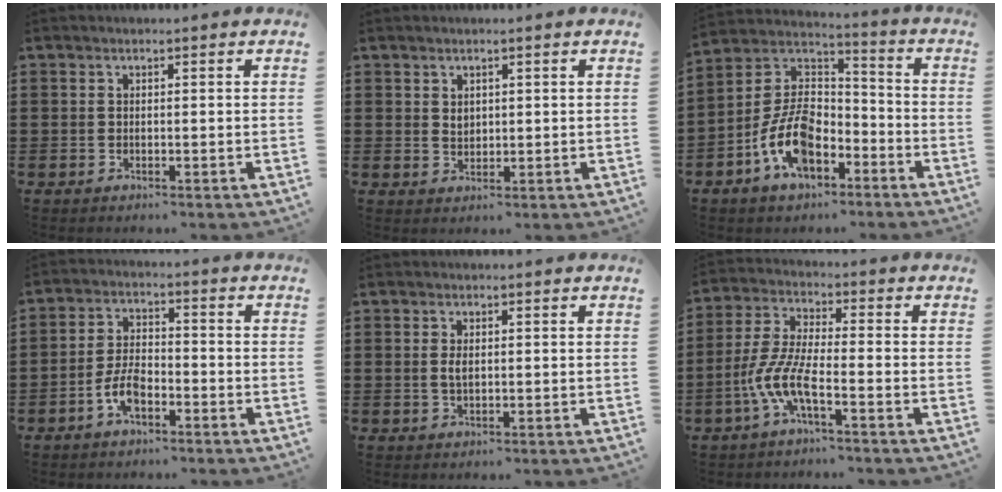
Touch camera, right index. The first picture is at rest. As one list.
[{"total": 1.7, "force": [0.8, 1.3, 0.8], "torque": [-0.020, 0.005, 0.015]}, {"total": 11.1, "force": [-5.3, 6.1, 7.5], "torque": [-0.182, 0.003, -0.106]}, {"total": 5.7, "force": [-2.9, 2.7, 4.1], "torque": [-0.102, 0.001, -0.061]}, {"total": 2.0, "force": [0.2, 0.9, 1.8], "torque": [-0.038, 0.005, 0.002]}, {"total": 7.7, "force": [-3.8, 1.7, 6.5], "torque": [-0.165, -0.016, -0.080]}]